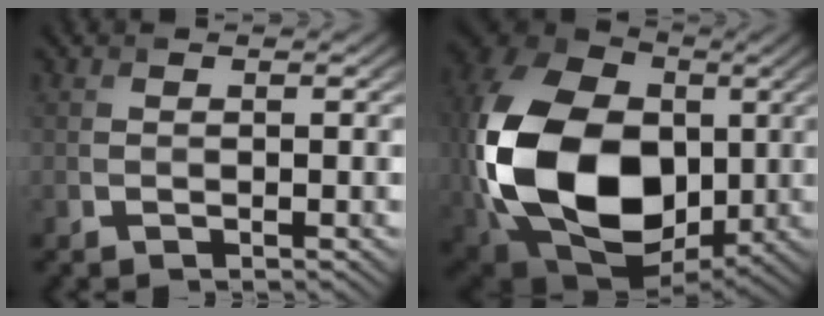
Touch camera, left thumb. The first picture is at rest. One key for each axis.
{"total": 21.8, "fx": -1.5, "fy": 15.3, "fz": 15.4, "tx": -0.397, "ty": -0.020, "tz": -0.023}